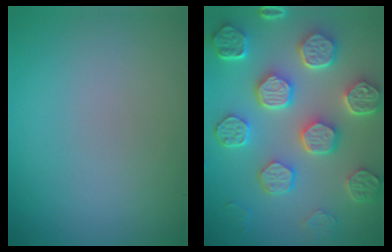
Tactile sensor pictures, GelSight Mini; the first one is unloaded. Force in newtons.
{"total": 8.5, "press": 6.6, "slide": 5.3}